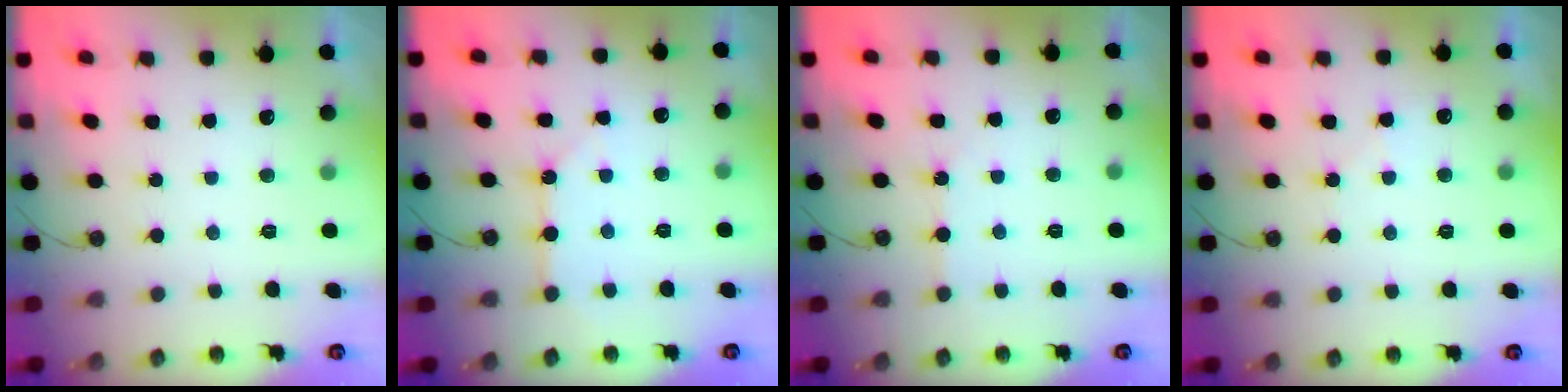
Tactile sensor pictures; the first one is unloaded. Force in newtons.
{"total": 4.0, "press": 4.0, "slide": 0.4}
{"total": 2.5, "press": 2.5, "slide": 0.4}
{"total": 3.8, "press": 3.7, "slide": 0.6}